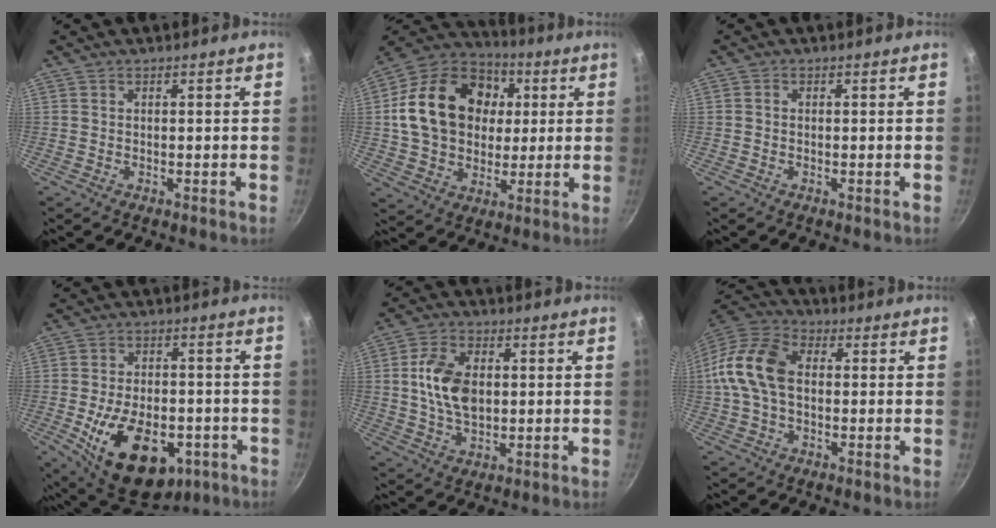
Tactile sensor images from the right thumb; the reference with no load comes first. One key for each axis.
{"total": 22.3, "fx": 3.7, "fy": 17.1, "fz": 13.9, "tx": -0.214, "ty": 0.021, "tz": 0.060}
{"total": 0.6, "fx": -0.1, "fy": 0.5, "fz": 0.3, "tx": -0.005, "ty": 0.004, "tz": -0.004}
{"total": 19.5, "fx": -6.5, "fy": 11.8, "fz": 14.1, "tx": -0.202, "ty": 0.012, "tz": -0.084}
{"total": 10.8, "fx": 1.0, "fy": 6.8, "fz": 8.2, "tx": -0.140, "ty": 0.004, "tz": 0.015}
{"total": 13.8, "fx": 0.4, "fy": 9.1, "fz": 10.3, "tx": -0.186, "ty": 0.034, "tz": -0.010}